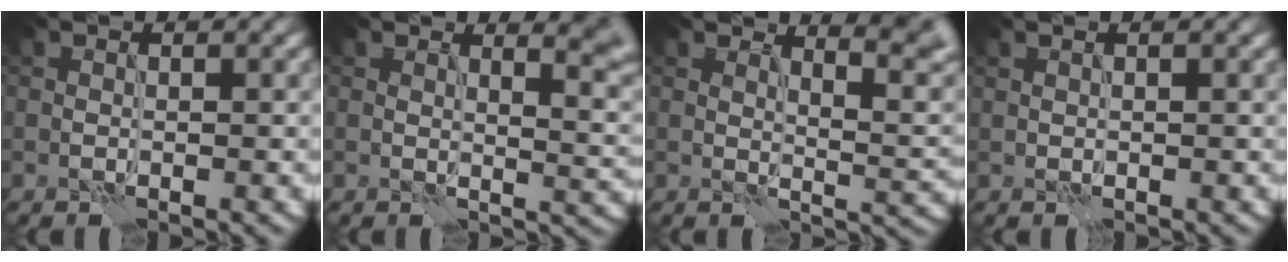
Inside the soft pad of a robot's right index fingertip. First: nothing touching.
{"total": 6.2, "force": [3.6, 2.2, 4.6], "torque": [-0.031, 0.012, 0.050]}
{"total": 6.3, "force": [4.4, 1.7, 4.3], "torque": [-0.041, 0.009, 0.067]}
{"total": 1.2, "force": [0.8, 0.5, 0.7], "torque": [-0.002, -0.002, 0.001]}